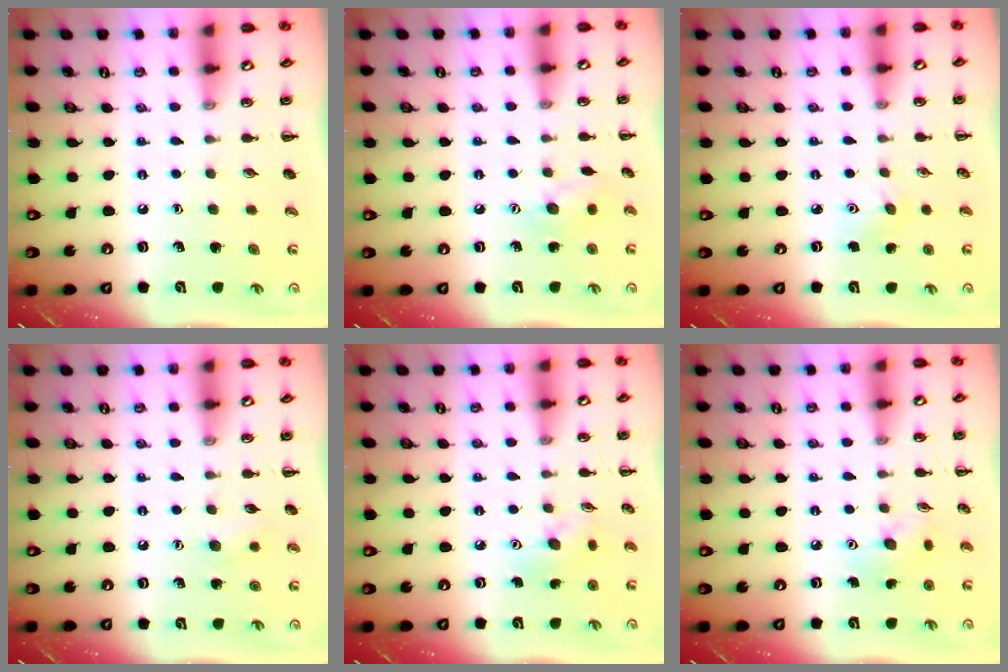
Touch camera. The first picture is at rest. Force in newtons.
{"total": 7.4, "press": 7.3, "slide": 1.3}
{"total": 4.9, "press": 4.7, "slide": 1.4}
{"total": 5.7, "press": 5.5, "slide": 1.3}
{"total": 4.8, "press": 4.7, "slide": 0.4}
{"total": 4.8, "press": 4.7, "slide": 0.4}